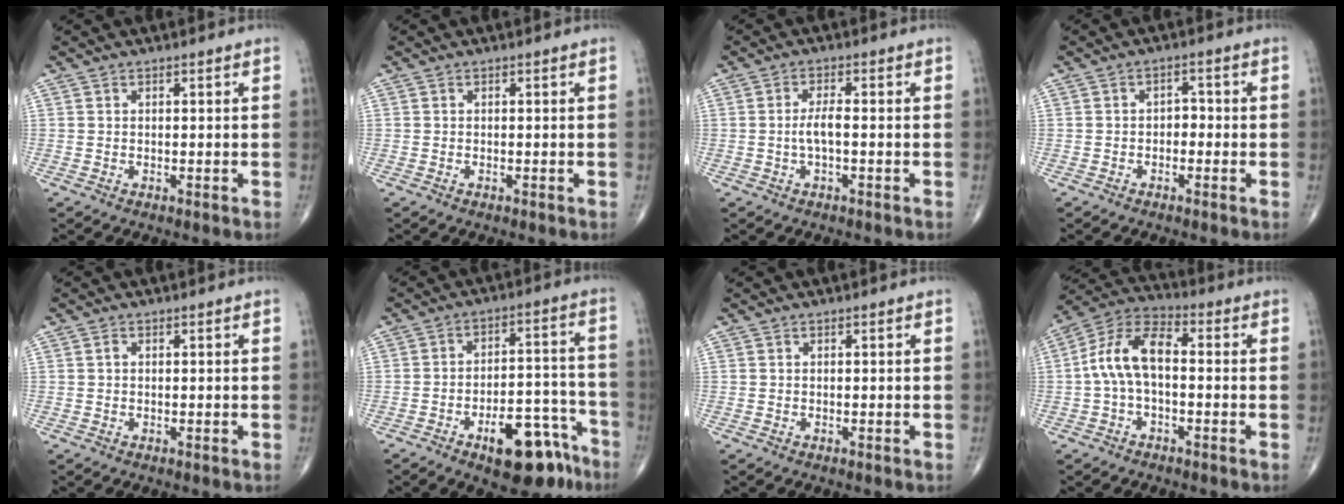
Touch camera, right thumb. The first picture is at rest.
{"total": 0.0}
{"total": 3.0, "force": [-0.5, 0.8, 2.9], "torque": [-0.065, 0.006, -0.011]}
{"total": 2.4, "force": [-0.7, 1.7, 1.5], "torque": [-0.005, 0.013, -0.019]}
{"total": 0.6, "force": [0.1, 0.5, 0.4], "torque": [-0.006, 0.000, 0.001]}
{"total": 14.6, "force": [-8.9, 6.2, 9.8], "torque": [-0.109, 0.078, -0.123]}
{"total": 0.0}
{"total": 10.6, "force": [-0.4, 5.6, 8.9], "torque": [-0.174, 0.037, -0.018]}